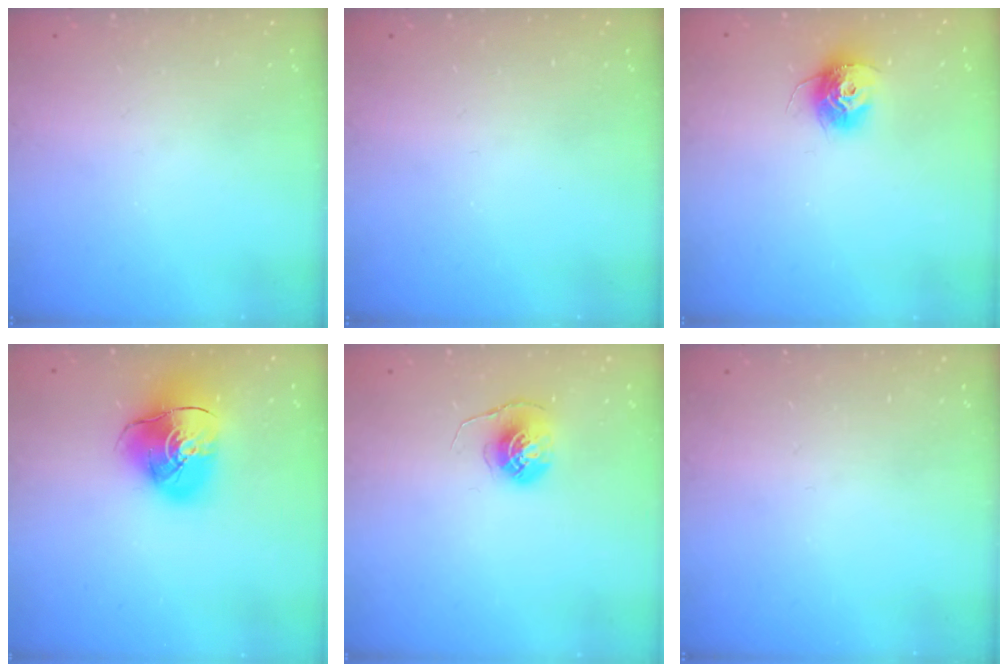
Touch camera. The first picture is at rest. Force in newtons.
{"total": 0.0}
{"total": 11.5, "press": 11.4, "slide": 0.8}
{"total": 13.5, "press": 13.4, "slide": 1.9}
{"total": 6.0, "press": 6.0, "slide": 0.3}
{"total": 0.0}